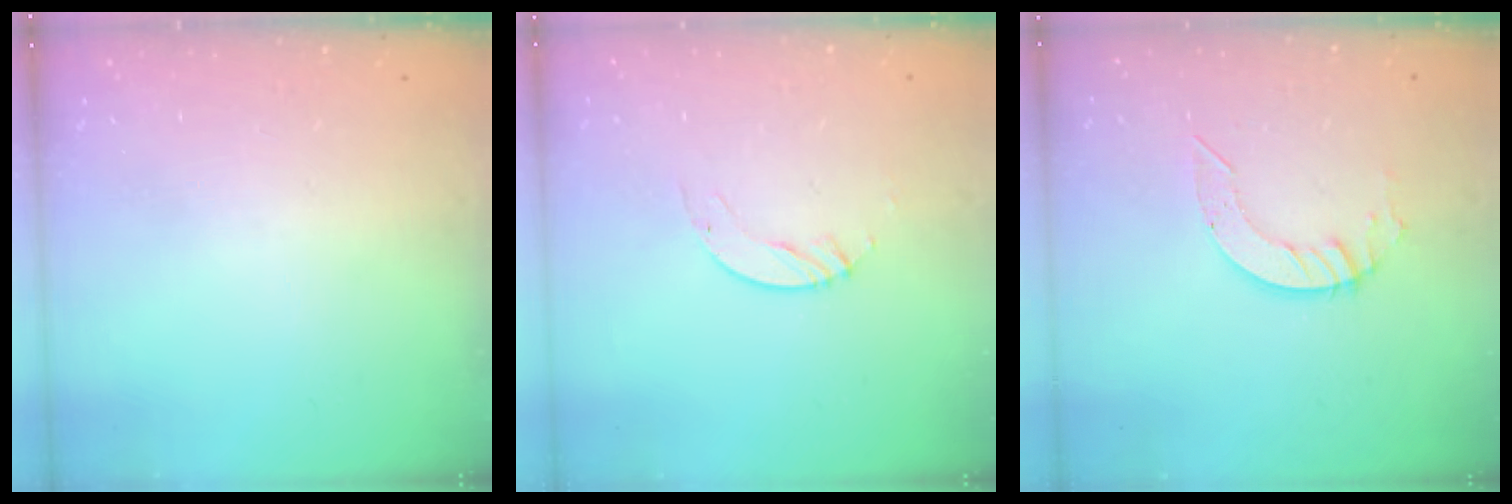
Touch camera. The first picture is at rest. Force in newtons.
{"total": 3.1, "press": 3.1, "slide": 0.3}
{"total": 5.2, "press": 5.2, "slide": 0.3}